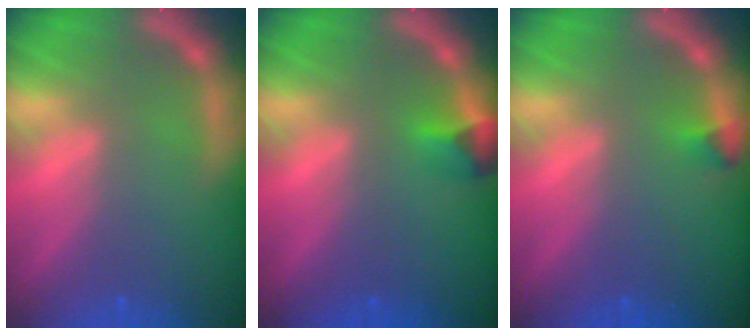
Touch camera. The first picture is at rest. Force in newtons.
{"total": 1.9}
{"total": 0.9}